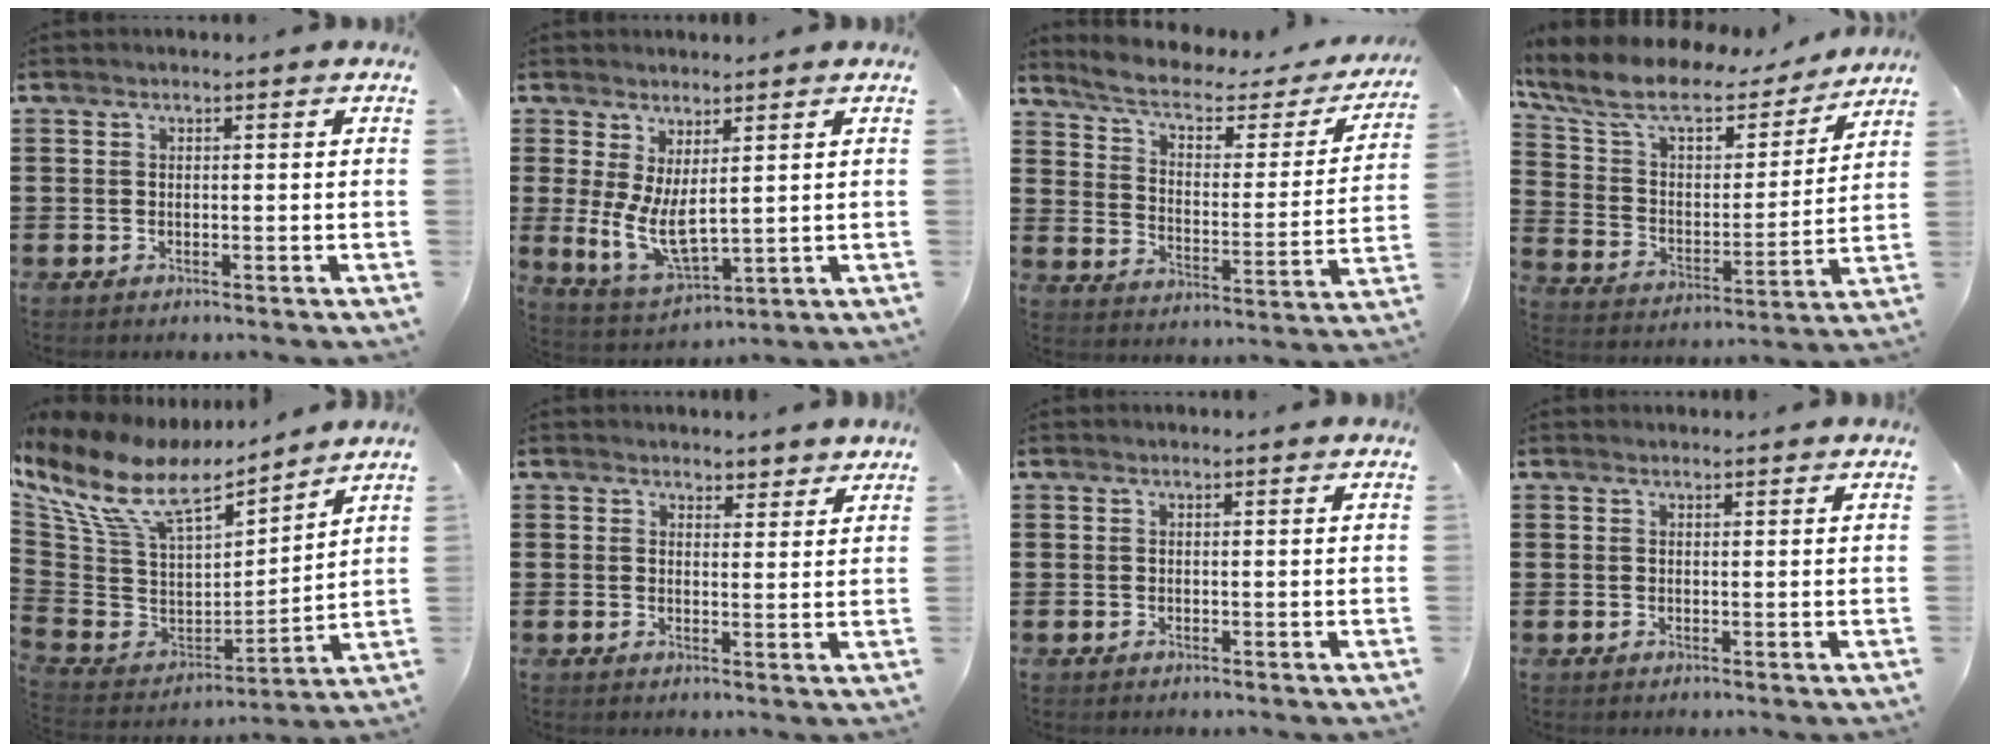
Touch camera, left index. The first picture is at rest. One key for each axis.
{"total": 6.9, "fx": 1.5, "fy": 2.9, "fz": 6.1, "tx": -0.144, "ty": -0.018, "tz": 0.027}
{"total": 5.2, "fx": 3.7, "fy": 2.1, "fz": 3.0, "tx": -0.078, "ty": -0.022, "tz": 0.057}
{"total": 9.4, "fx": 7.3, "fy": 3.9, "fz": 4.6, "tx": -0.124, "ty": -0.039, "tz": 0.123}
{"total": 12.6, "fx": 8.1, "fy": 5.7, "fz": 7.7, "tx": -0.187, "ty": -0.047, "tz": 0.141}
{"total": 2.8, "fx": 2.6, "fy": 1.0, "fz": 0.1, "tx": -0.002, "ty": -0.004, "tz": 0.046}
{"total": 0.0}
{"total": 0.8, "fx": 0.8, "fy": 0.2, "fz": 0.0, "tx": -0.002, "ty": 0.001, "tz": 0.016}